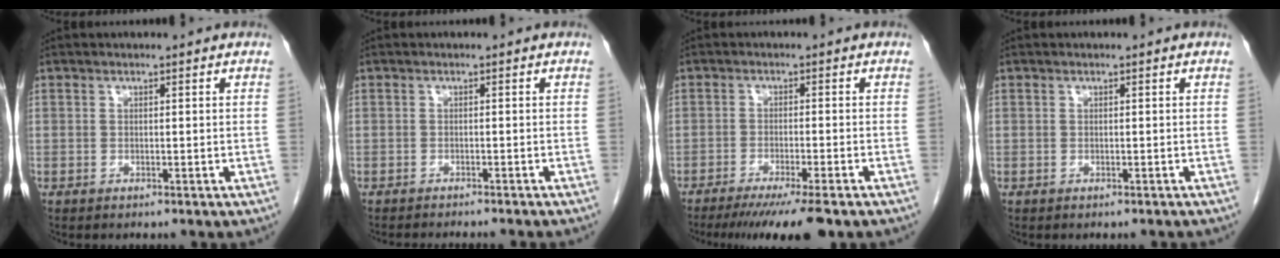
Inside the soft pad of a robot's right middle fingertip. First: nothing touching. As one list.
[{"total": 7.3, "force": [-6.6, 0.3, 3.1], "torque": [-0.022, -0.012, -0.084]}, {"total": 9.8, "force": [-7.7, -0.1, 6.1], "torque": [-0.083, -0.024, -0.118]}, {"total": 0.9, "force": [-0.9, 0.1, 0.1], "torque": [-0.007, -0.003, -0.013]}]